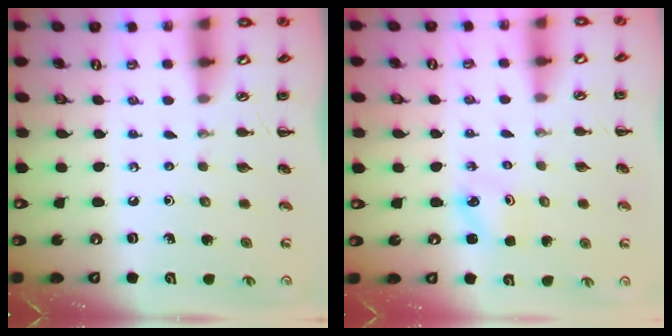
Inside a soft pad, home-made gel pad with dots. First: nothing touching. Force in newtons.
{"total": 2.0, "press": 2.0, "slide": 0.6}